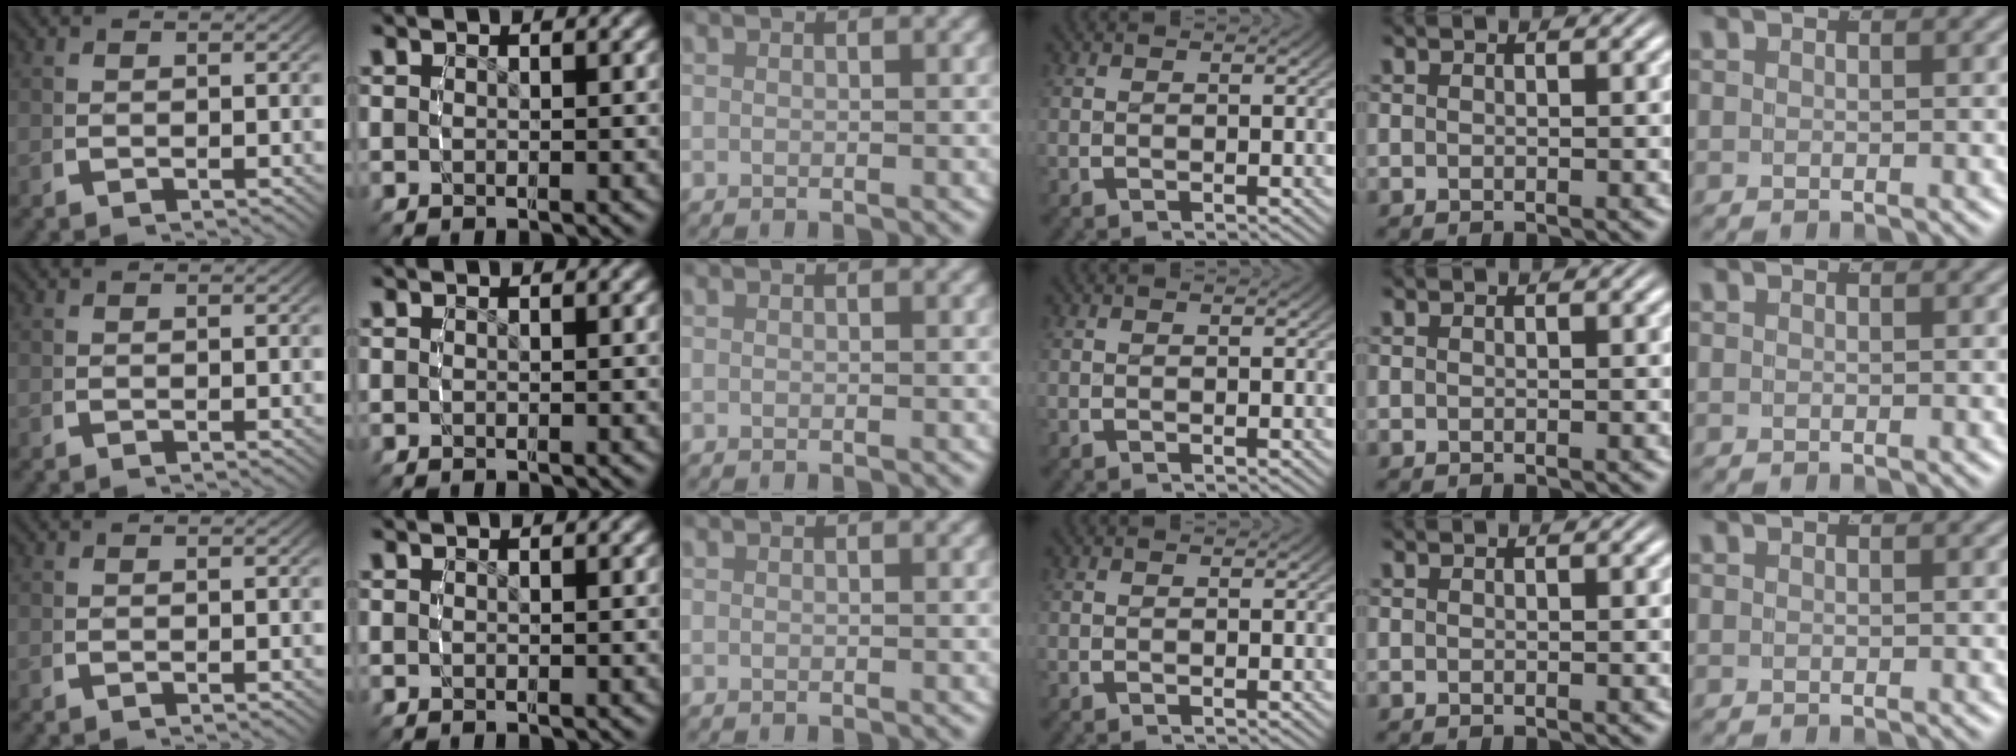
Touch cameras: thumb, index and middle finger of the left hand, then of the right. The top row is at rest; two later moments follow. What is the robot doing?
{"motion": "grasp_and_lifting", "object": "ethernet cable"}